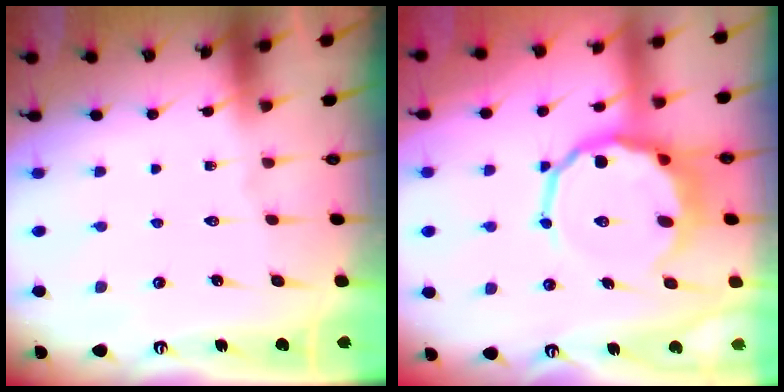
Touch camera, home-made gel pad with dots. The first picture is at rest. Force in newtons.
{"total": 11.8, "press": 11.3, "slide": 3.4}